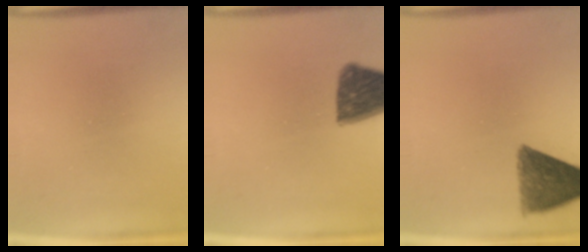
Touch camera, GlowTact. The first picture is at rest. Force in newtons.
{"total": 12.2}
{"total": 10.0}